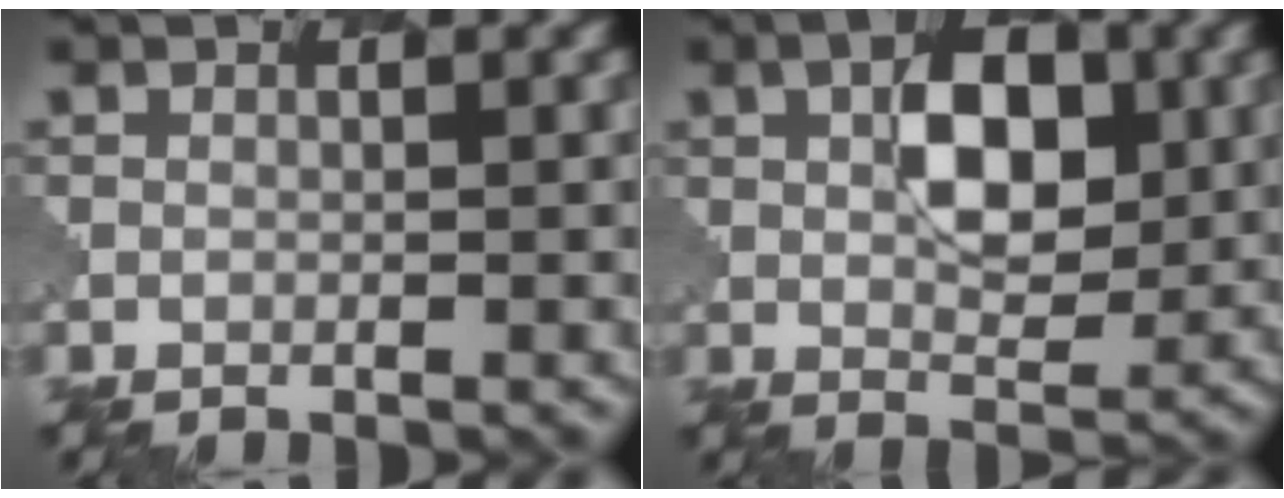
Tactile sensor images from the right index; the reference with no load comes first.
{"total": 5.9, "force": [1.4, 3.2, 4.7], "torque": [-0.066, 0.002, 0.021]}